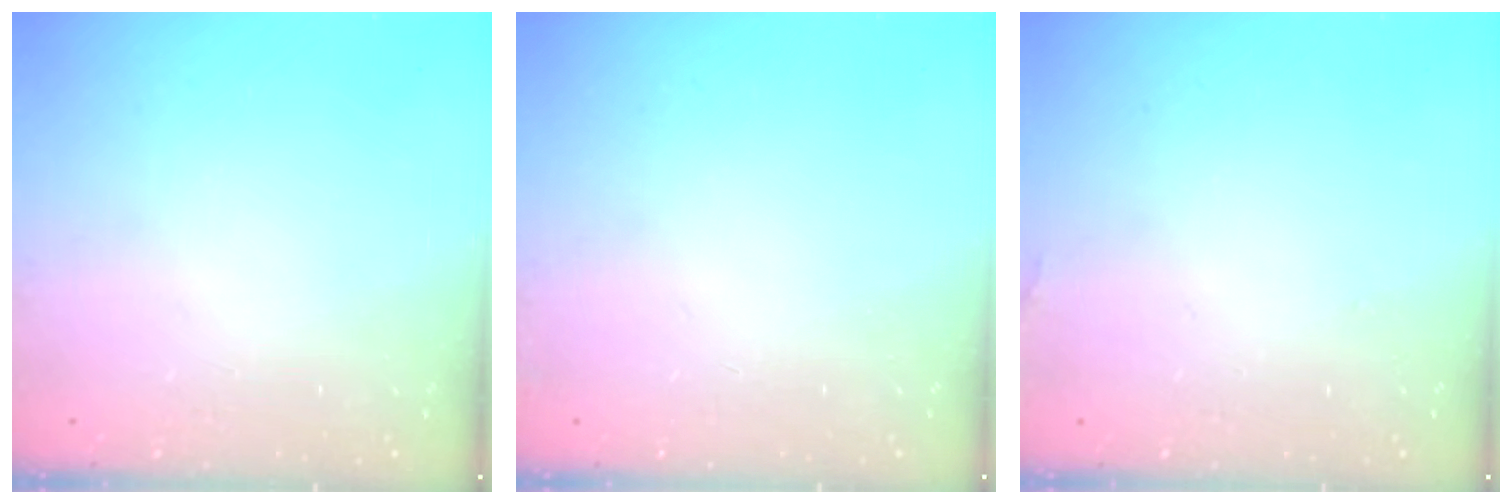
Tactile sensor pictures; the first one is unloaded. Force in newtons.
{"total": 2.8, "press": 2.6, "slide": 0.9}
{"total": 5.8, "press": 3.3, "slide": 4.7}